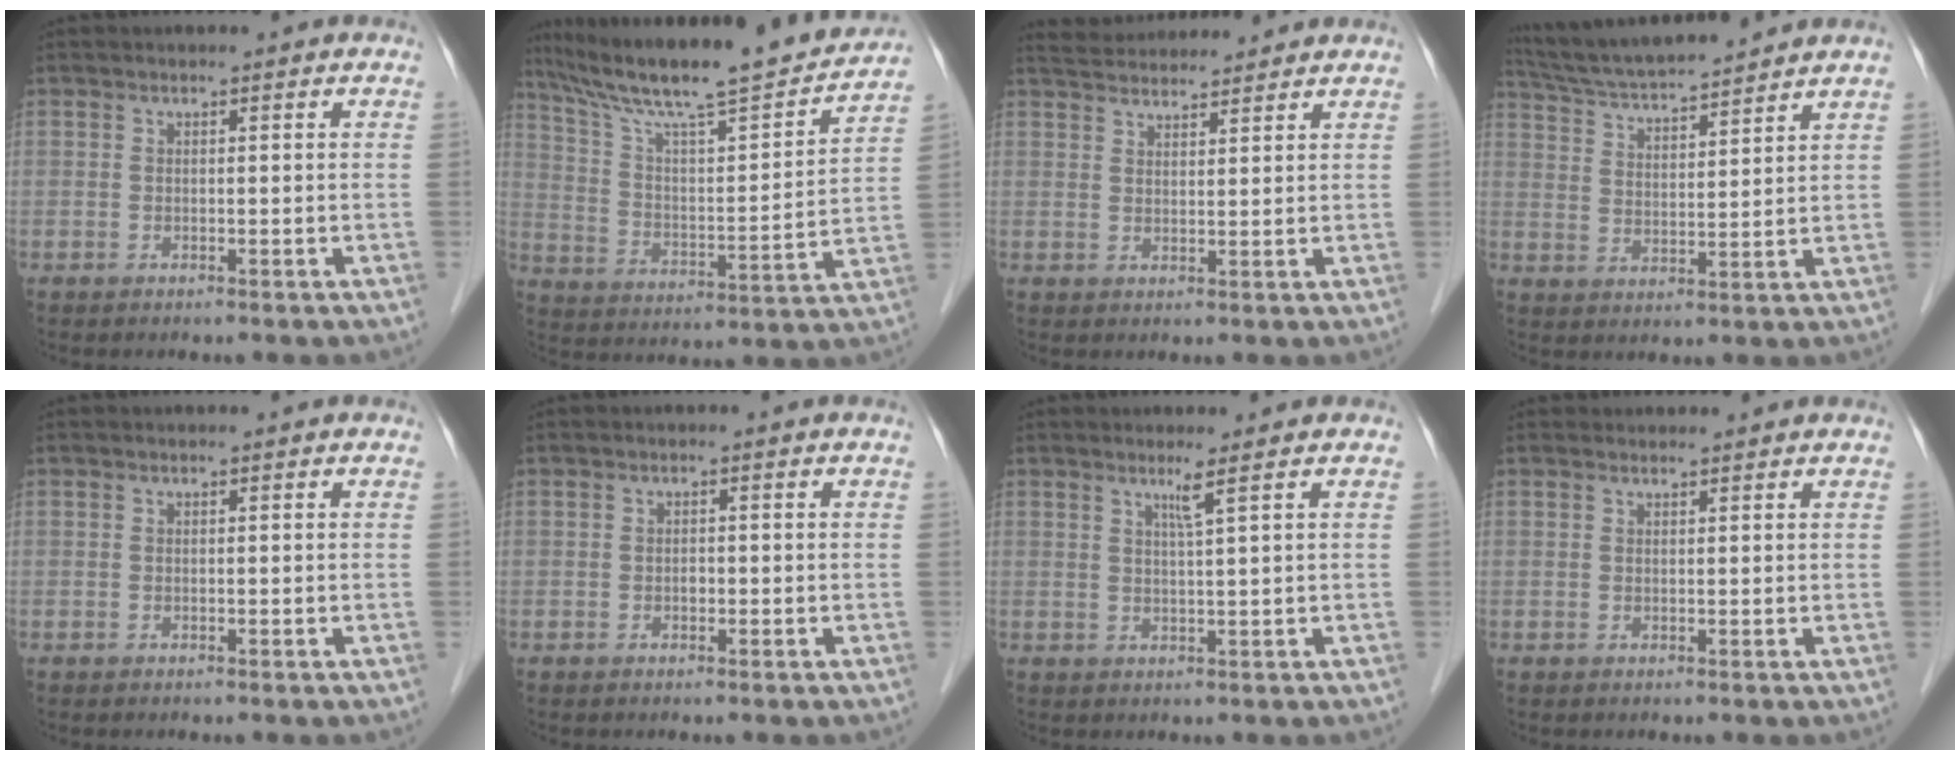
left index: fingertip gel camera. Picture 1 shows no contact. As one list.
[{"total": 22.6, "force": [19.6, 1.4, 11.2], "torque": [-0.192, -0.002, 0.304]}, {"total": 8.3, "force": [7.9, 1.2, 2.0], "torque": [-0.038, 0.032, 0.122]}, {"total": 12.9, "force": [11.9, 0.3, 4.9], "torque": [-0.094, 0.019, 0.203]}, {"total": 0.0}, {"total": 0.8, "force": [-0.3, 0.5, 0.5], "torque": [-0.010, 0.001, -0.006]}, {"total": 2.3, "force": [1.3, -0.9, 1.7], "torque": [-0.039, -0.009, 0.029]}, {"total": 1.4, "force": [1.4, 0.3, 0.0], "torque": [-0.011, 0.009, 0.020]}]